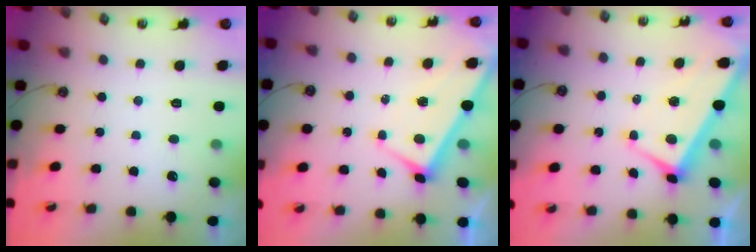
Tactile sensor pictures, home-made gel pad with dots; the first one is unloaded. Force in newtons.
{"total": 3.1, "press": 3.1, "slide": 0.1}
{"total": 3.0, "press": 2.9, "slide": 0.9}